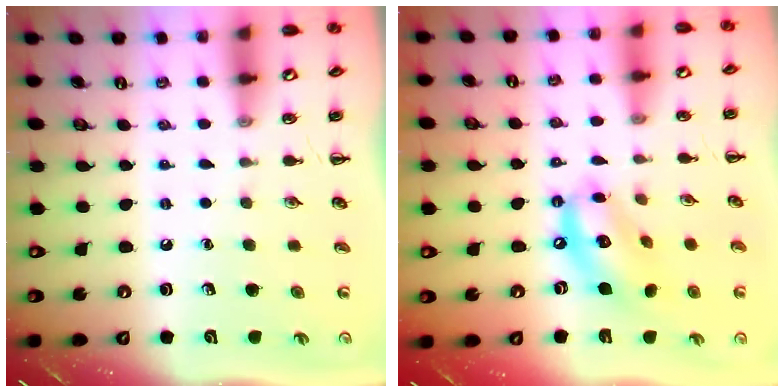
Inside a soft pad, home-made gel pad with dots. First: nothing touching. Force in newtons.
{"total": 12.5, "press": 12.2, "slide": 3.0}